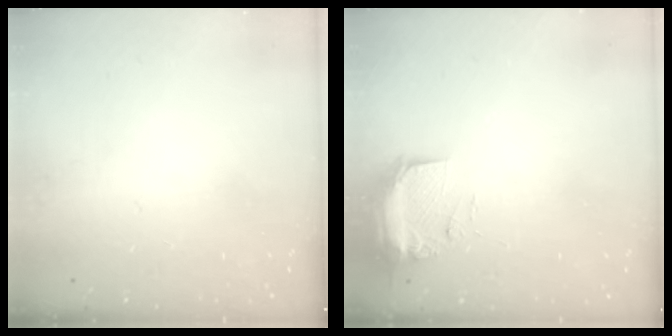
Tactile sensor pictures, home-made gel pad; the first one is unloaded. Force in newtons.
{"total": 9.2, "press": 9.0, "slide": 1.5}